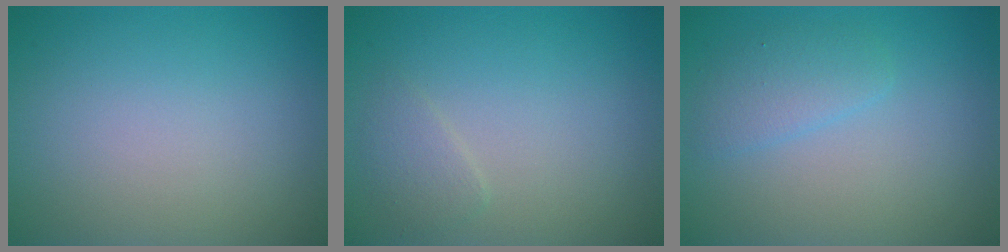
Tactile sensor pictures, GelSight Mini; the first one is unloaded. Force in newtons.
{"total": 1.3, "press": 1.3, "slide": 0.1}
{"total": 2.0, "press": 2.0, "slide": 0.1}